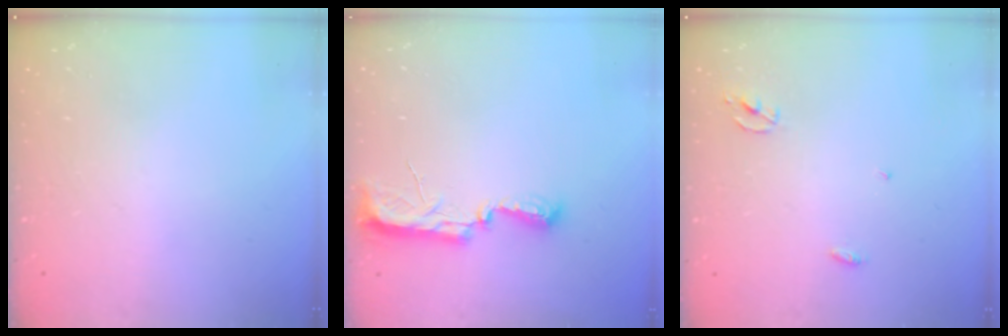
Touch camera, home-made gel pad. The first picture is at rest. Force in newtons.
{"total": 9.8, "press": 8.8, "slide": 4.4}
{"total": 2.5, "press": 2.5, "slide": 0.1}